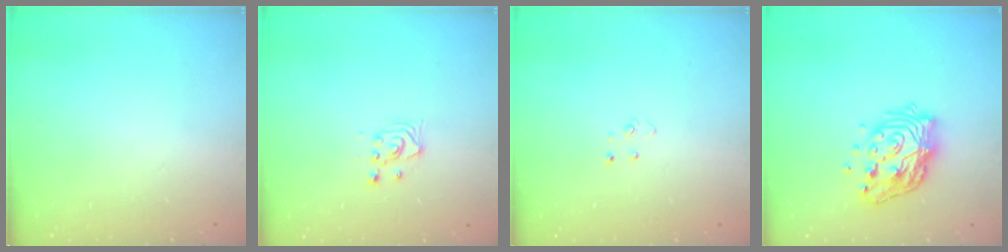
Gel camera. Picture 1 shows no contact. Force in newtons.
{"total": 3.4, "press": 3.4, "slide": 0.4}
{"total": 2.8, "press": 2.8, "slide": 0.3}
{"total": 18.0, "press": 17.9, "slide": 1.6}